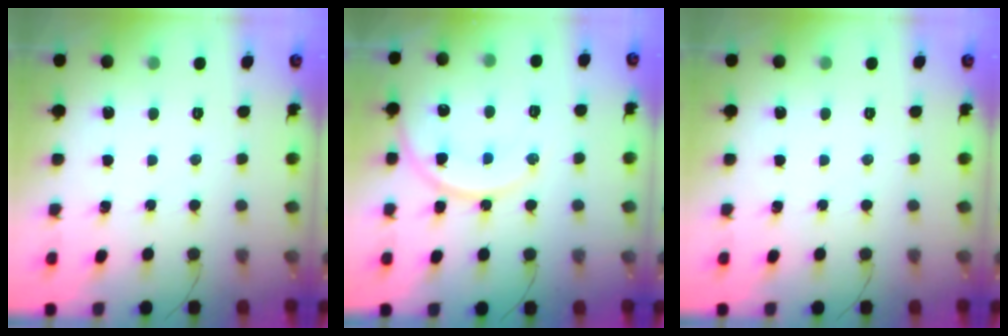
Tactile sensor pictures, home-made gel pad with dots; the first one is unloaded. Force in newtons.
{"total": 15.0, "press": 14.9, "slide": 1.3}
{"total": 0.0}